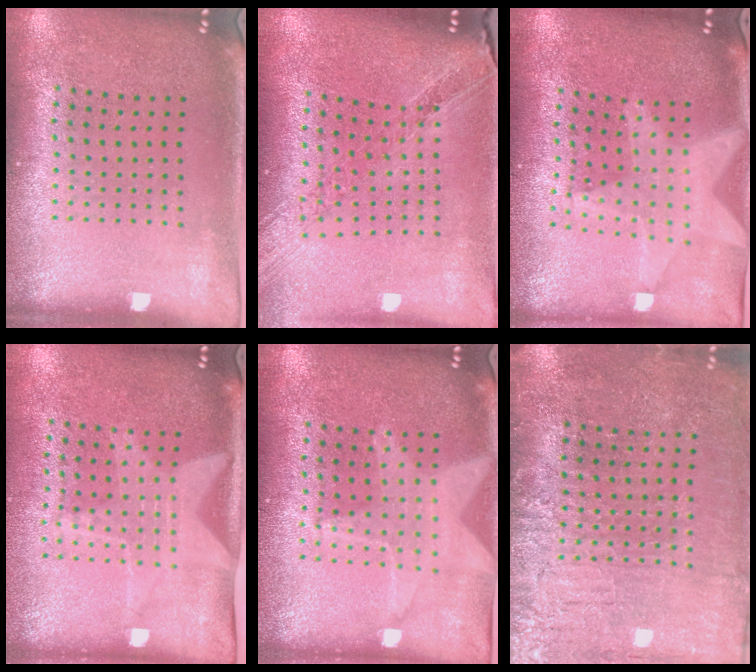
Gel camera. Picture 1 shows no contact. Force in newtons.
{"total": 1.1, "press": 1.1, "slide": 0.3}
{"total": 2.2, "press": 1.8, "slide": 1.2}
{"total": 1.9, "press": 1.5, "slide": 1.1}
{"total": 1.7, "press": 1.5, "slide": 0.7}
{"total": 4.1, "press": 3.7, "slide": 1.7}